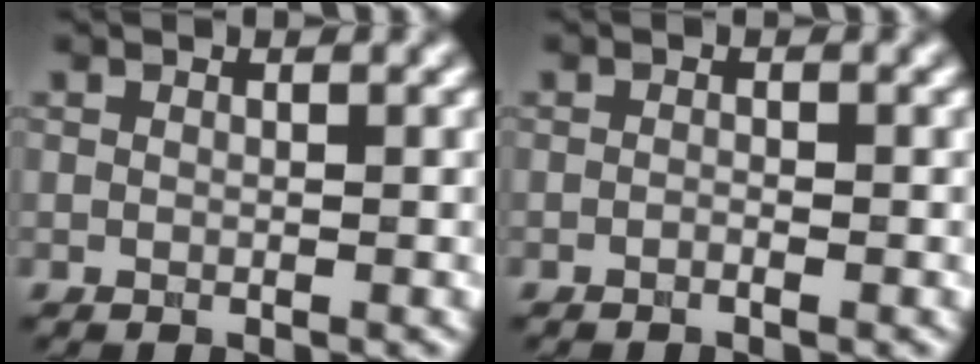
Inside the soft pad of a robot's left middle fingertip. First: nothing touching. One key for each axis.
{"total": 0.5, "fx": -0.4, "fy": 0.1, "fz": 0.4, "tx": -0.007, "ty": -0.002, "tz": -0.007}